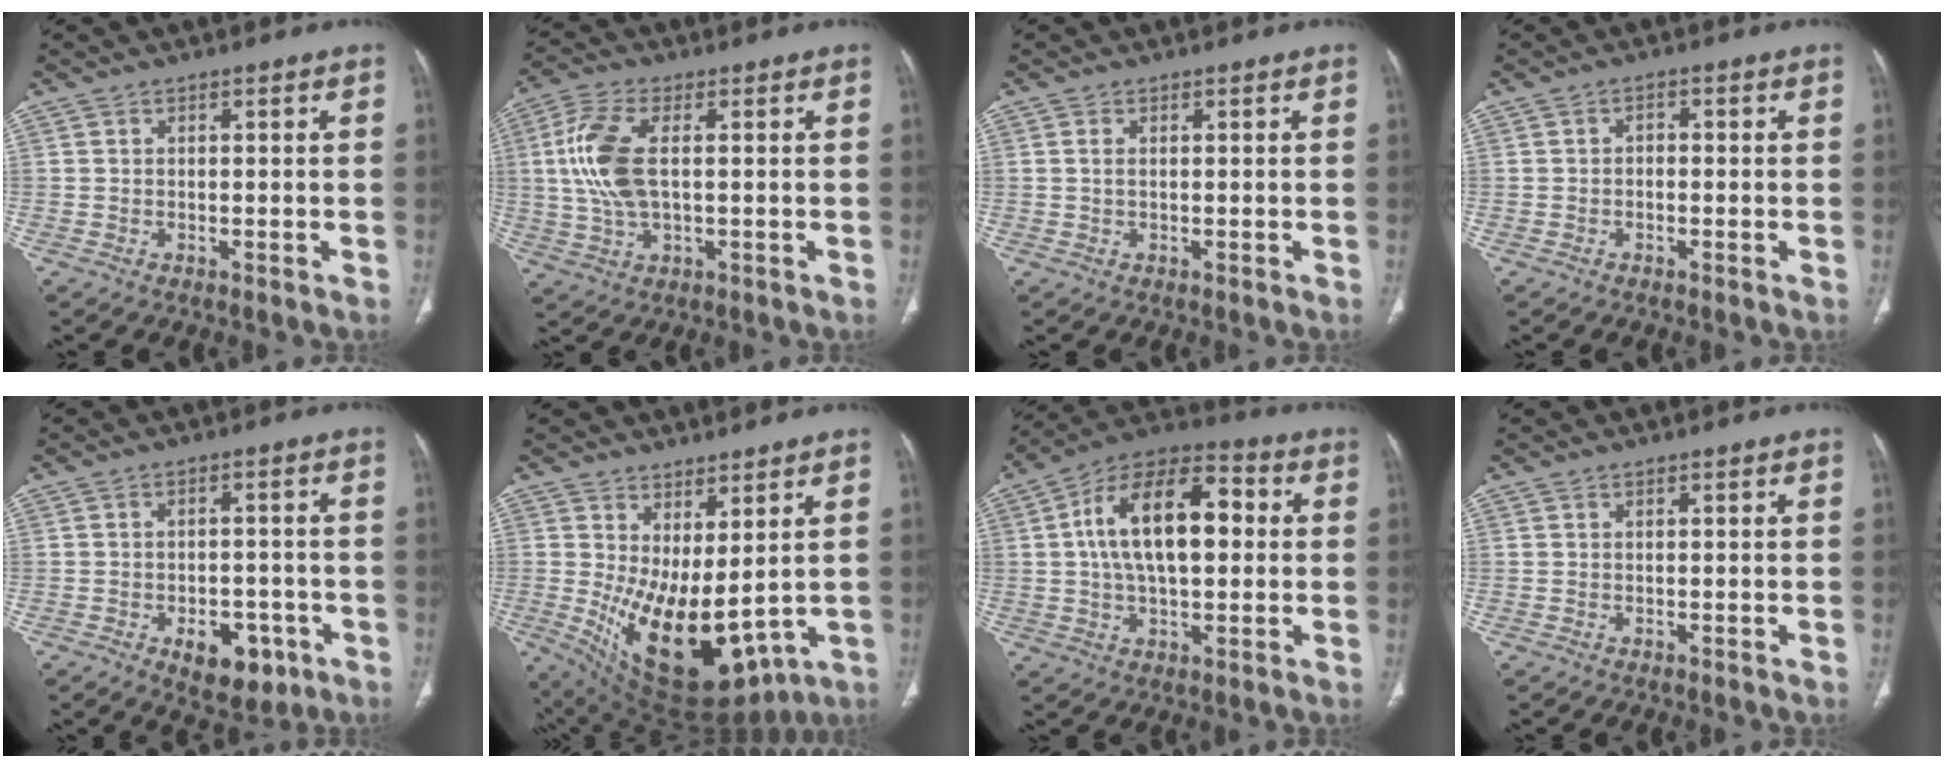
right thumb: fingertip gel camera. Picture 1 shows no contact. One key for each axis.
{"total": 10.7, "fx": 1.0, "fy": 5.1, "fz": 9.3, "tx": -0.213, "ty": 0.004, "tz": 0.022}
{"total": 0.8, "fx": 0.1, "fy": 0.3, "fz": 0.7, "tx": -0.018, "ty": 0.001, "tz": 0.004}
{"total": 1.2, "fx": -0.4, "fy": 0.9, "fz": 0.7, "tx": -0.004, "ty": 0.008, "tz": -0.011}
{"total": 8.9, "fx": -4.0, "fy": 5.3, "fz": 5.8, "tx": -0.054, "ty": 0.018, "tz": -0.045}
{"total": 16.4, "fx": 0.5, "fy": 7.8, "fz": 14.4, "tx": -0.236, "ty": -0.039, "tz": 0.043}
{"total": 18.1, "fx": 2.2, "fy": 9.6, "fz": 15.2, "tx": -0.245, "ty": 0.030, "tz": 0.028}
{"total": 0.0}